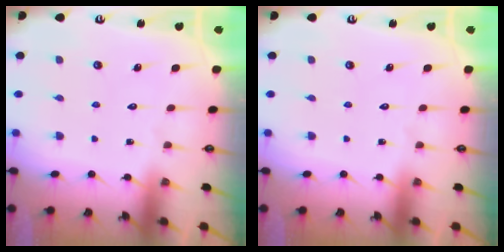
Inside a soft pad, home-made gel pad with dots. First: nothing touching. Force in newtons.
{"total": 0.0}